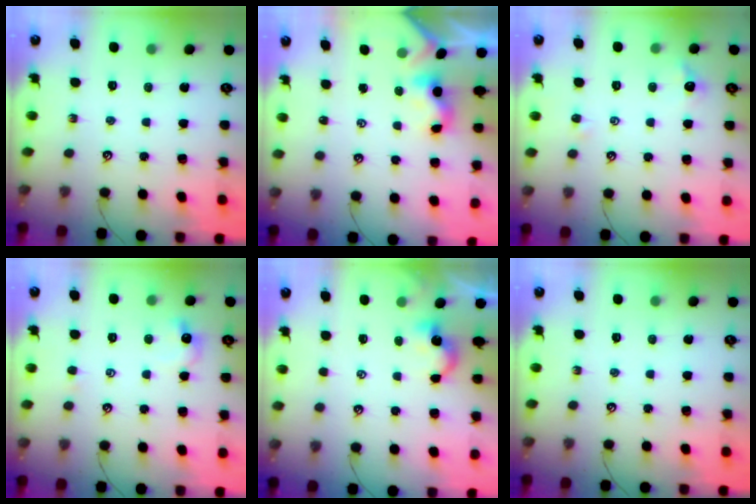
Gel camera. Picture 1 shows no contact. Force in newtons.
{"total": 0.5, "press": 0.4, "slide": 0.4}
{"total": 1.9, "press": 1.8, "slide": 0.6}
{"total": 1.9, "press": 1.9, "slide": 0.5}
{"total": 2.1, "press": 2.1, "slide": 0.3}
{"total": 0.0}